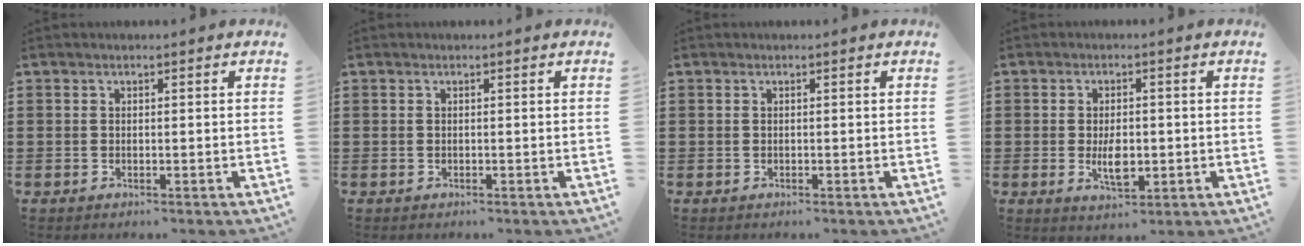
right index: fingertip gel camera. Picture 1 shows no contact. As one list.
[{"total": 0.0}, {"total": 0.0}, {"total": 4.8, "force": [-0.7, 2.3, 4.1], "torque": [-0.079, -0.005, -0.017]}]